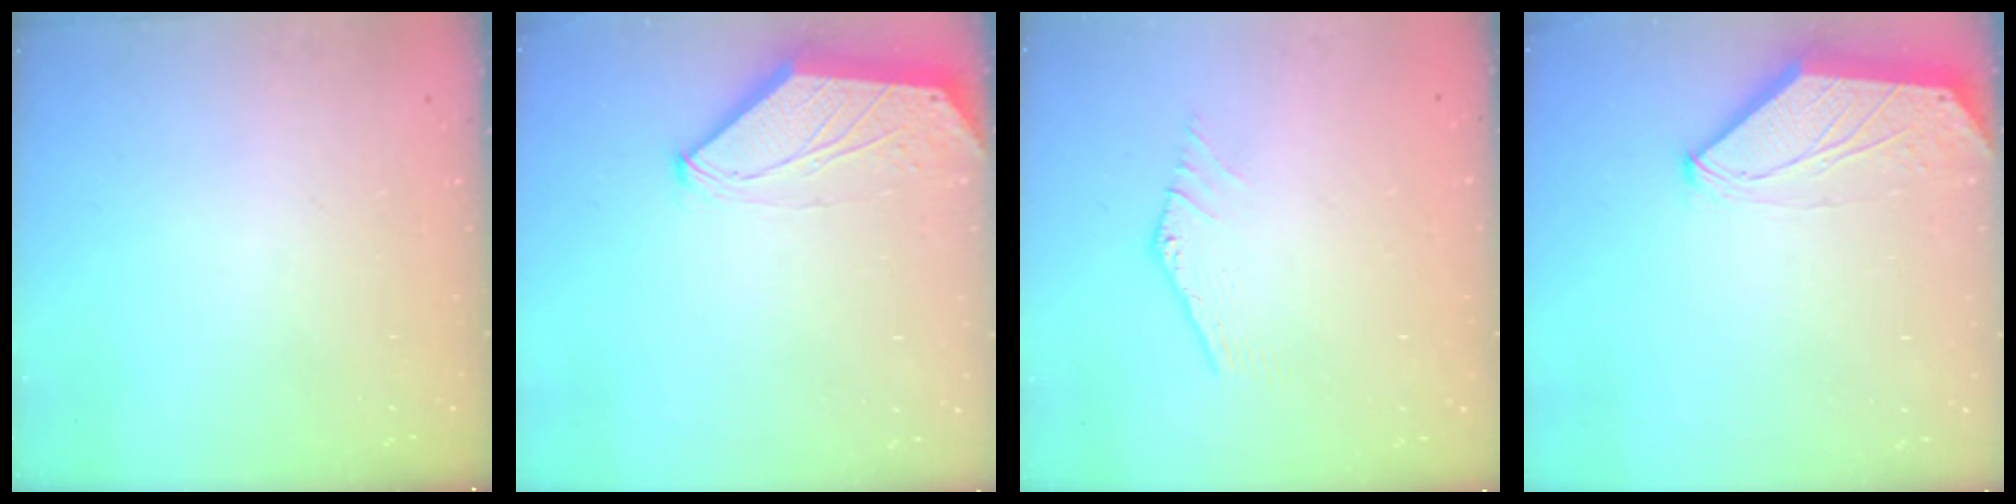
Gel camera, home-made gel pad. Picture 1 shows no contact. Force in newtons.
{"total": 0.0}
{"total": 0.7, "press": 0.6, "slide": 0.3}
{"total": 0.0}